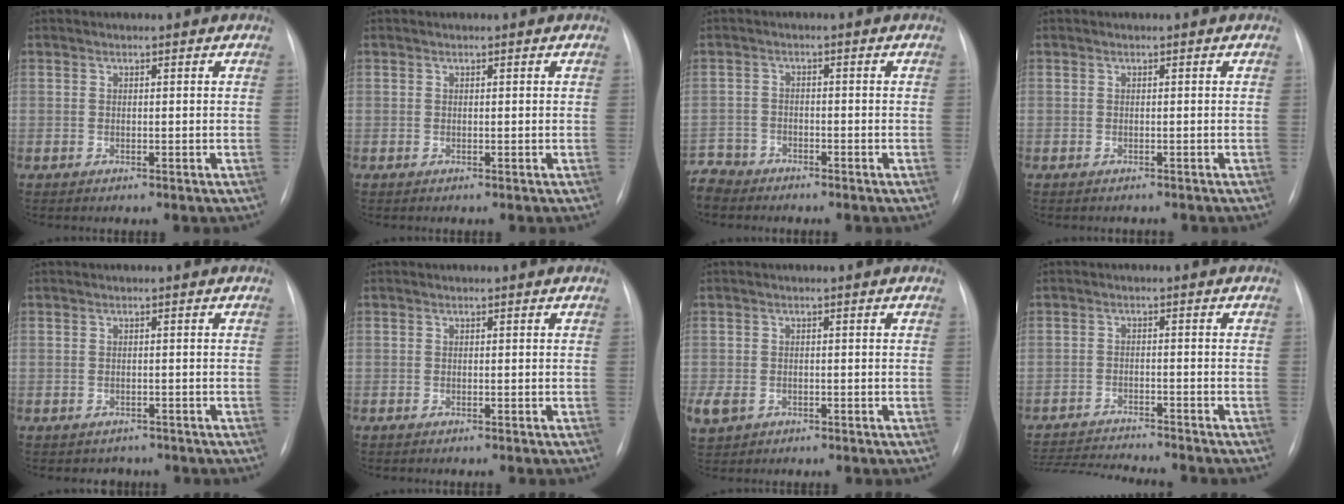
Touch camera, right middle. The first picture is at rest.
{"total": 0.0}
{"total": 4.9, "force": [-4.5, 1.9, -0.2], "torque": [0.009, -0.009, -0.092]}
{"total": 1.6, "force": [-1.5, 0.5, 0.3], "torque": [-0.008, -0.002, -0.017]}
{"total": 2.1, "force": [-1.7, 1.3, -0.1], "torque": [-0.004, 0.007, -0.022]}
{"total": 0.7, "force": [-0.6, 0.1, 0.4], "torque": [-0.009, -0.002, -0.008]}
{"total": 4.5, "force": [-2.0, 3.5, 2.1], "torque": [-0.050, -0.002, -0.028]}
{"total": 11.5, "force": [-11.0, -0.1, 3.5], "torque": [-0.052, -0.005, -0.170]}